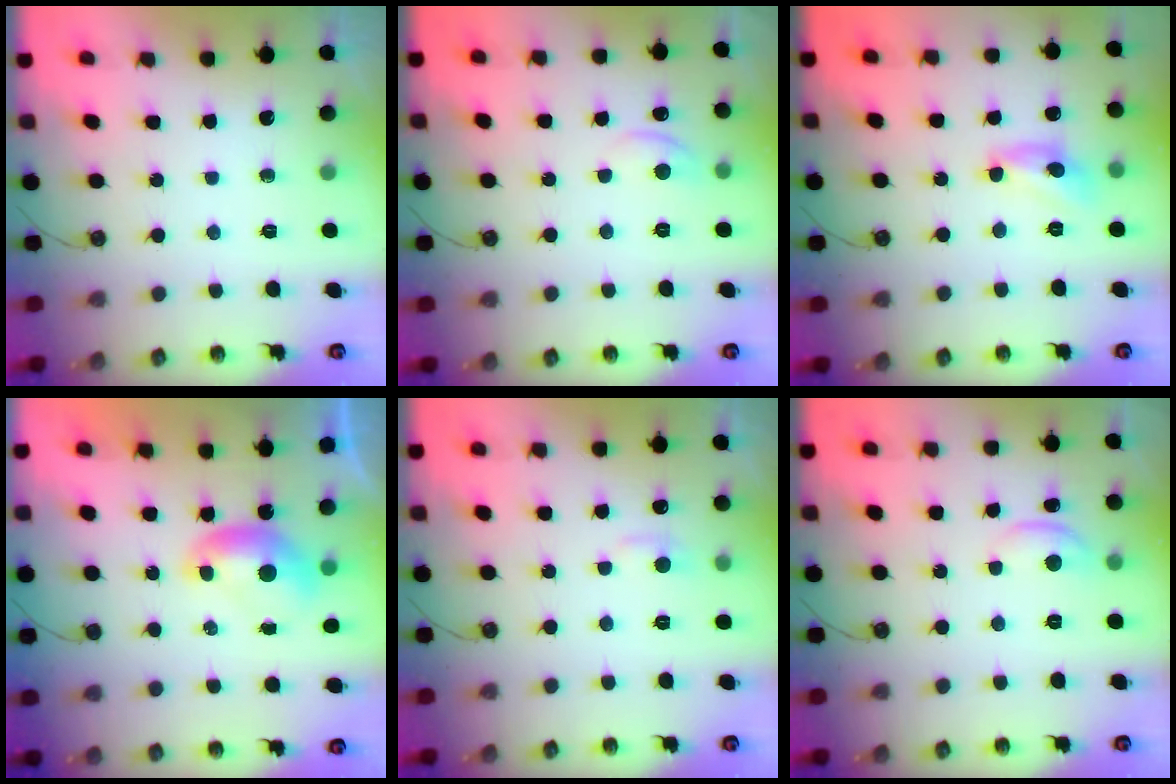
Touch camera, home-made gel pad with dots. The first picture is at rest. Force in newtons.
{"total": 1.6, "press": 1.5, "slide": 0.6}
{"total": 6.4, "press": 6.4, "slide": 0.3}
{"total": 0.0}
{"total": 1.4, "press": 1.2, "slide": 0.8}
{"total": 1.8, "press": 1.8, "slide": 0.4}